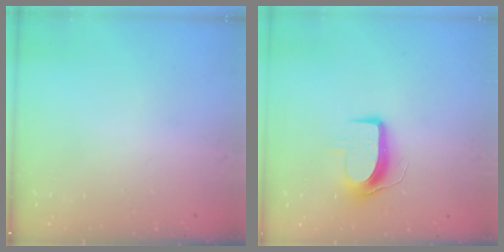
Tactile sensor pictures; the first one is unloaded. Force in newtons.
{"total": 8.8, "press": 8.8, "slide": 0.2}